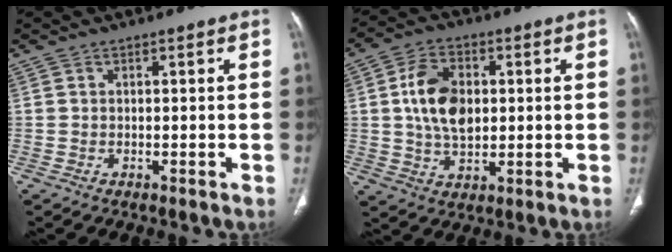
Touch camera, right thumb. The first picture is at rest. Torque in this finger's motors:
{"motor_torque": [1.21, 1.48, 0.82, -0.89, 0.12]}